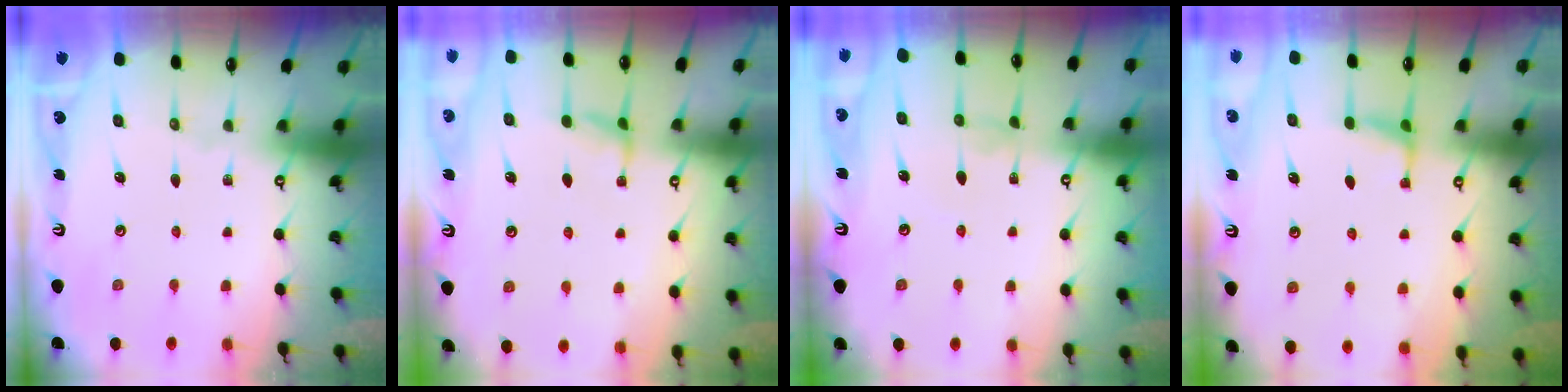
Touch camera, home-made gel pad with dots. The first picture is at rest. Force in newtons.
{"total": 1.6, "press": 1.5, "slide": 0.6}
{"total": 0.8, "press": 0.6, "slide": 0.5}
{"total": 4.1, "press": 4.1, "slide": 0.1}